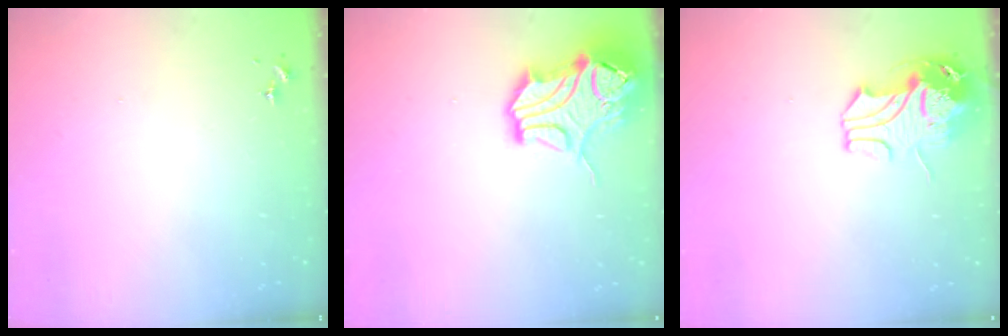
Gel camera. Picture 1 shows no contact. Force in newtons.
{"total": 15.7, "press": 15.6, "slide": 2.3}
{"total": 11.7, "press": 11.5, "slide": 1.8}